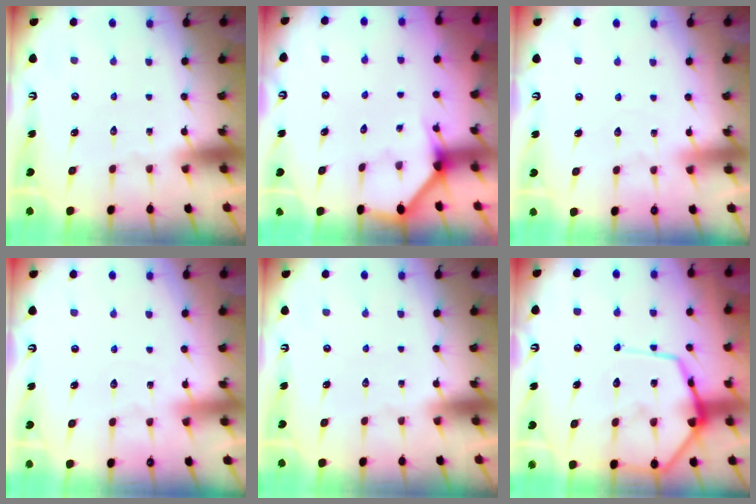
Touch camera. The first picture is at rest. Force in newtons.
{"total": 3.3, "press": 3.3, "slide": 0.2}
{"total": 2.7, "press": 2.7, "slide": 0.3}
{"total": 3.9, "press": 3.9, "slide": 0.4}
{"total": 0.0}
{"total": 15.2, "press": 15.1, "slide": 1.5}